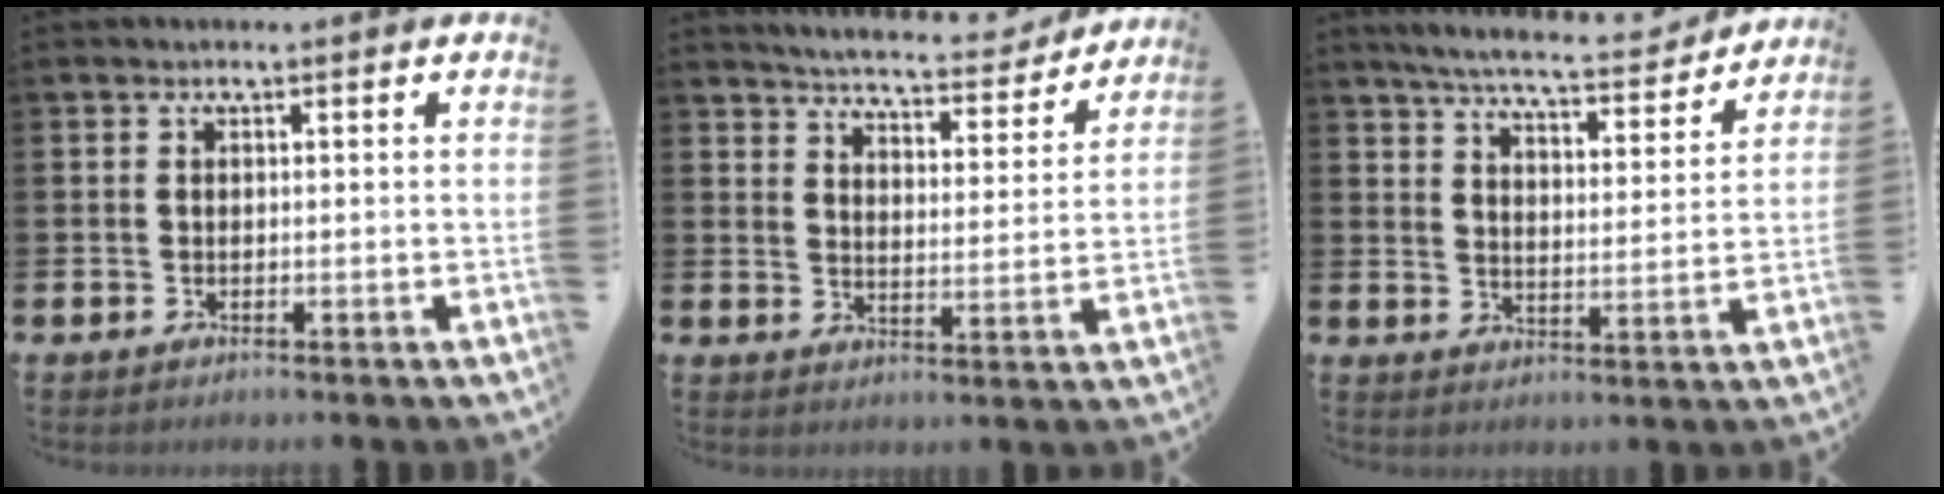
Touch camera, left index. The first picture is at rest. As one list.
[{"total": 5.4, "force": [5.3, 0.7, 0.9], "torque": [-0.028, -0.045, 0.086]}, {"total": 6.7, "force": [6.3, 0.6, 2.0], "torque": [-0.057, -0.042, 0.107]}]